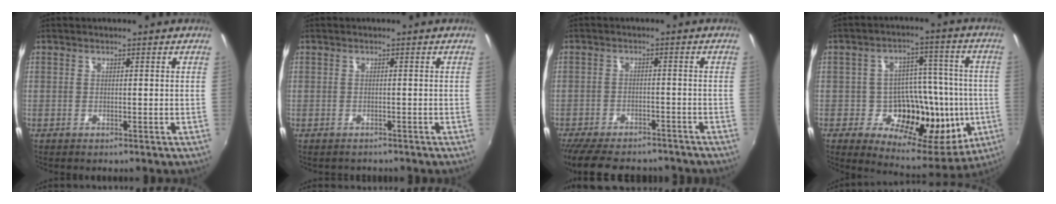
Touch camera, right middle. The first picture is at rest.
{"total": 1.3, "force": [-1.0, 0.9, -0.1], "torque": [-0.003, 0.001, -0.014]}
{"total": 15.4, "force": [-12.7, 5.7, 6.6], "torque": [-0.150, -0.022, -0.187]}
{"total": 19.5, "force": [-3.5, 13.5, 13.6], "torque": [-0.213, 0.006, -0.034]}